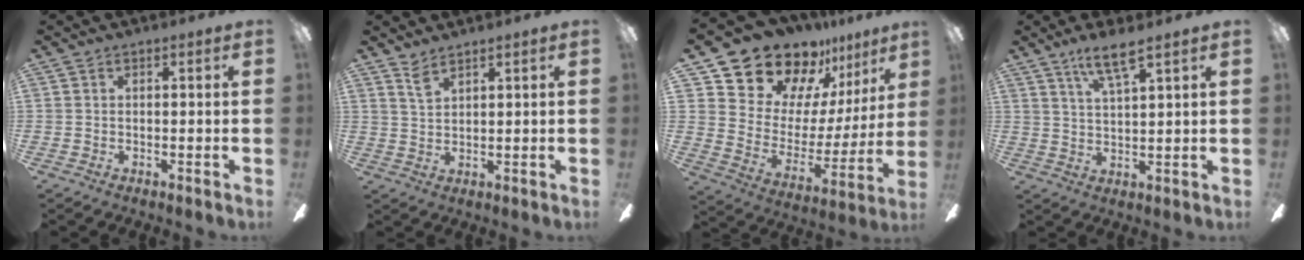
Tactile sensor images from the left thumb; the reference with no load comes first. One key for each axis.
{"total": 3.5, "fx": 2.9, "fy": 1.0, "fz": 1.8, "tx": -0.042, "ty": -0.004, "tz": 0.053}
{"total": 18.3, "fx": 16.1, "fy": 8.3, "fz": 3.0, "tx": -0.077, "ty": -0.137, "tz": 0.302}
{"total": 6.5, "fx": 4.9, "fy": 0.7, "fz": 4.3, "tx": -0.086, "ty": -0.018, "tz": 0.083}